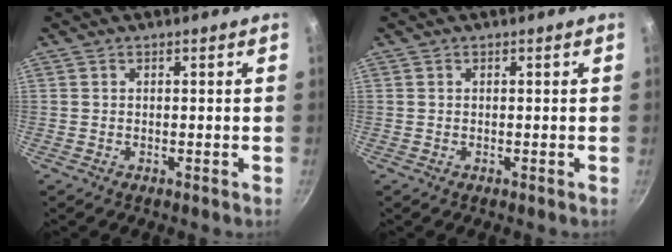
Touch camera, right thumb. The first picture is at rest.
{"total": 0.0}